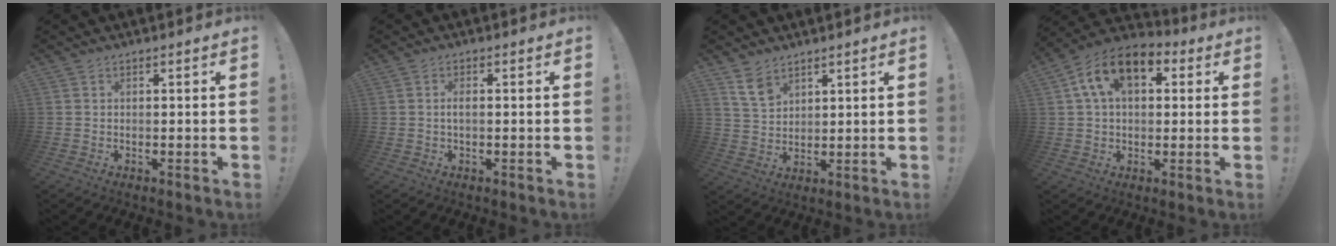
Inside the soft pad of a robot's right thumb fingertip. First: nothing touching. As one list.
[{"total": 2.0, "force": [-0.2, 0.7, 1.8], "torque": [-0.030, 0.004, -0.005]}, {"total": 7.2, "force": [5.1, 4.1, 3.0], "torque": [-0.051, -0.027, 0.099]}, {"total": 13.8, "force": [5.4, 8.4, 9.7], "torque": [-0.165, 0.000, 0.100]}]